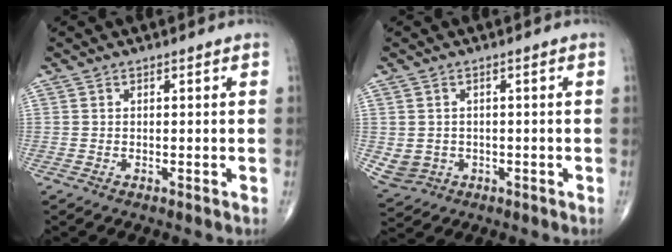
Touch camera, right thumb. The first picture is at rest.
{"total": 4.6, "force": [-0.7, 4.3, 1.5], "torque": [-0.025, 0.003, 0.002]}